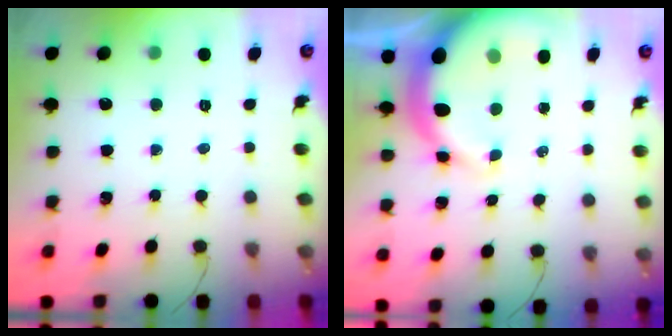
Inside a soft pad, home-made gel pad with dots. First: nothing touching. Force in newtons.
{"total": 10.6, "press": 10.3, "slide": 2.3}